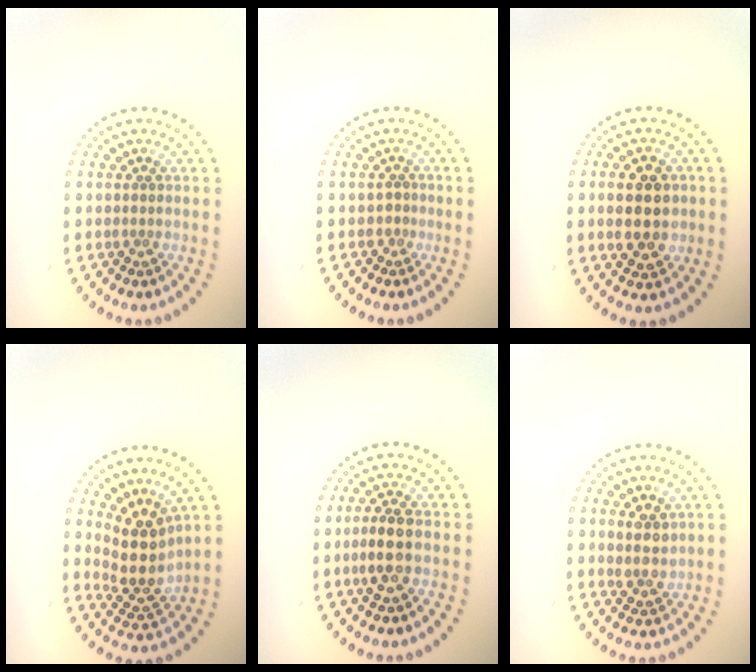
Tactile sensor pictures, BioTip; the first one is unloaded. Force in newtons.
{"total": 0.6, "press": 0.3, "slide": 0.5}
{"total": 5.0, "press": 5.0, "slide": 0.2}
{"total": 4.3, "press": 3.5, "slide": 2.4}
{"total": 2.7, "press": 2.6, "slide": 0.8}
{"total": 2.5, "press": 2.2, "slide": 1.2}